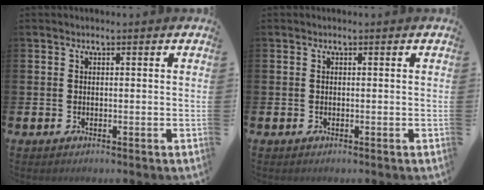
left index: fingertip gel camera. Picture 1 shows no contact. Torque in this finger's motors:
{"motor_torque": [0.00, 0.00, 0.00, 0.00]}